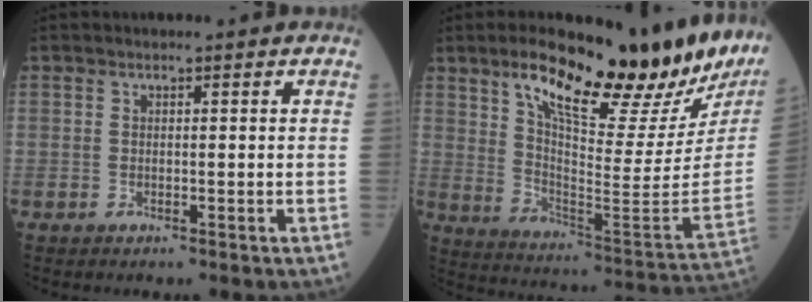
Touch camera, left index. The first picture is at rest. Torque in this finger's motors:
{"motor_torque": [1.13, -1.00, 0.86, 0.21]}